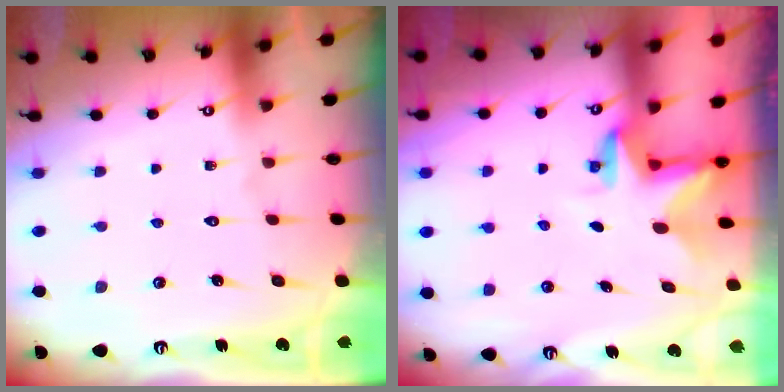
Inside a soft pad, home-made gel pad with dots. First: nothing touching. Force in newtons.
{"total": 2.8, "press": 2.8, "slide": 0.1}